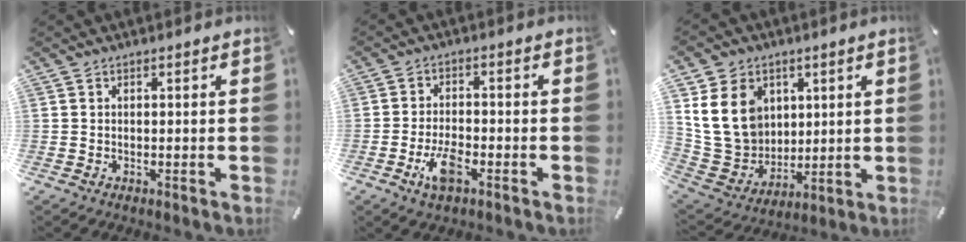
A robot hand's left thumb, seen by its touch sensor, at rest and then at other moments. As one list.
[{"total": 6.7, "force": [-3.2, 3.0, 5.1], "torque": [-0.112, 0.005, -0.059]}, {"total": 15.6, "force": [4.4, 13.2, 7.0], "torque": [-0.158, -0.015, 0.089]}]